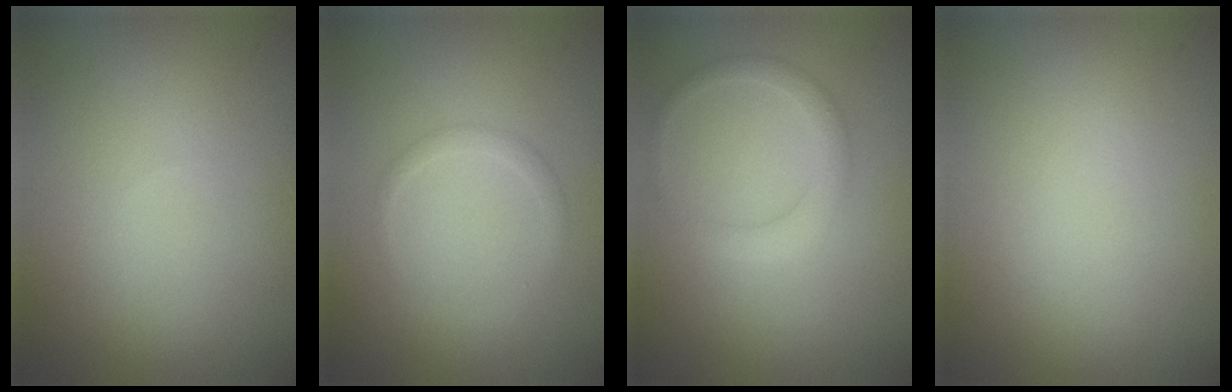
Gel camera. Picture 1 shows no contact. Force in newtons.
{"total": 1.1, "press": 1.1, "slide": 0.0}
{"total": 2.0, "press": 2.0, "slide": 0.1}
{"total": 0.0}